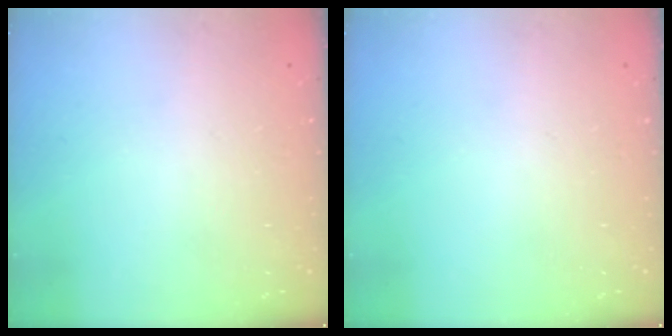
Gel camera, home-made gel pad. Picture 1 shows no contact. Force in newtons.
{"total": 0.0}